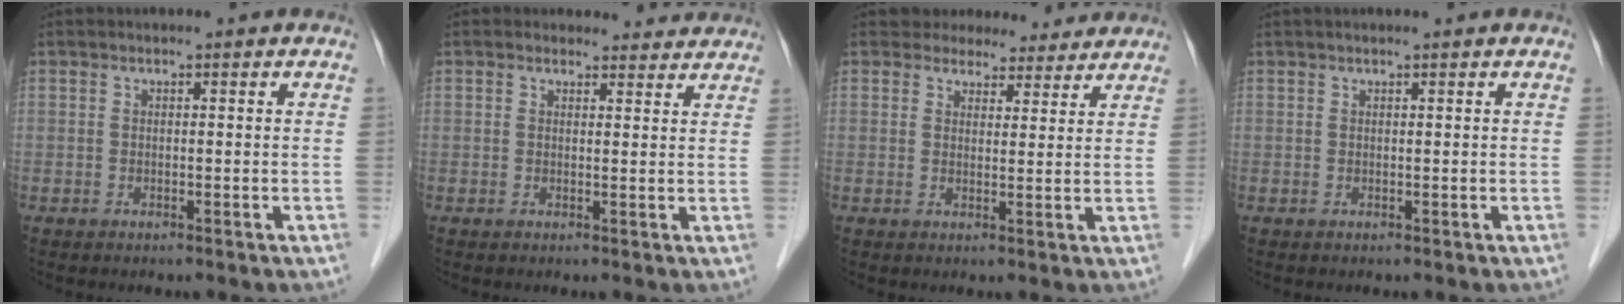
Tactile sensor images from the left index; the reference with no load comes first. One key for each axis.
{"total": 3.6, "fx": 3.3, "fy": 1.4, "fz": -0.2, "tx": 0.008, "ty": 0.001, "tz": 0.028}
{"total": 6.6, "fx": 6.0, "fy": 2.5, "fz": 0.4, "tx": 0.009, "ty": 0.003, "tz": 0.063}
{"total": 0.9, "fx": 0.7, "fy": -0.1, "fz": 0.5, "tx": -0.007, "ty": 0.011, "tz": 0.015}